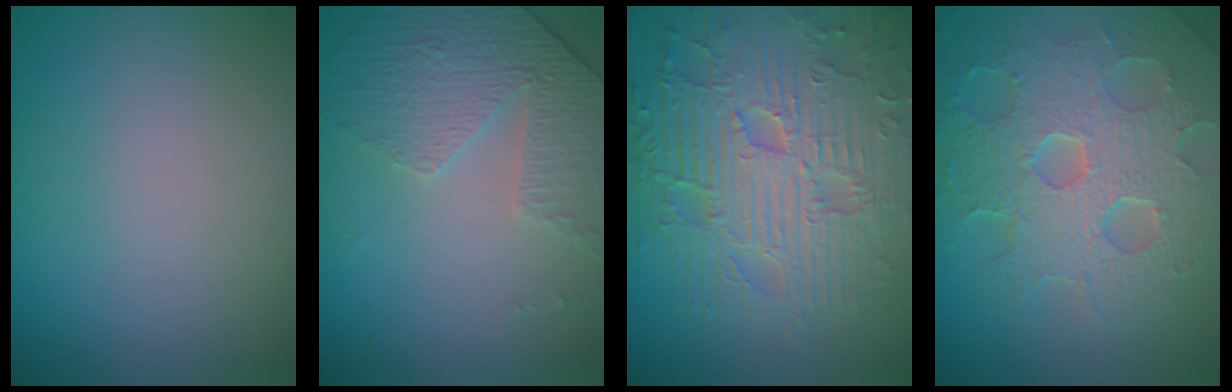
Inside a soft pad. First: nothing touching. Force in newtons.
{"total": 4.7, "press": 3.1, "slide": 3.5}
{"total": 9.6, "press": 6.9, "slide": 6.7}
{"total": 9.2, "press": 6.2, "slide": 6.8}